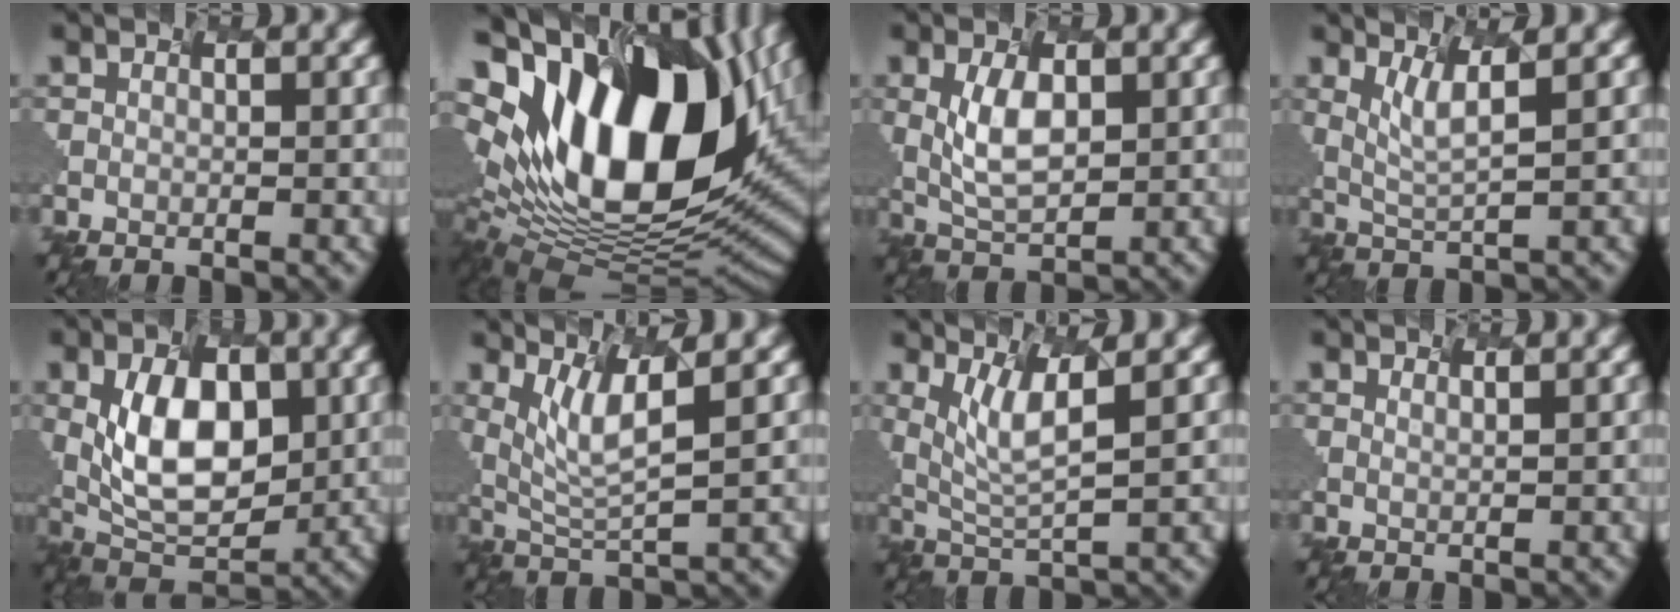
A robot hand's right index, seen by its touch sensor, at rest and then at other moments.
{"total": 17.4, "force": [4.4, 10.5, 13.1], "torque": [-0.253, 0.012, 0.077]}
{"total": 3.9, "force": [-0.2, 1.9, 3.4], "torque": [-0.077, -0.003, 0.005]}
{"total": 2.6, "force": [0.9, 0.2, 2.4], "torque": [-0.063, -0.006, 0.032]}
{"total": 7.5, "force": [0.0, 4.5, 6.0], "torque": [-0.119, -0.003, 0.003]}
{"total": 4.0, "force": [1.5, 0.7, 3.7], "torque": [-0.089, -0.010, 0.044]}
{"total": 3.7, "force": [1.1, 0.5, 3.4], "torque": [-0.084, -0.010, 0.036]}
{"total": 0.9, "force": [0.8, 0.3, 0.3], "torque": [-0.002, -0.002, 0.006]}